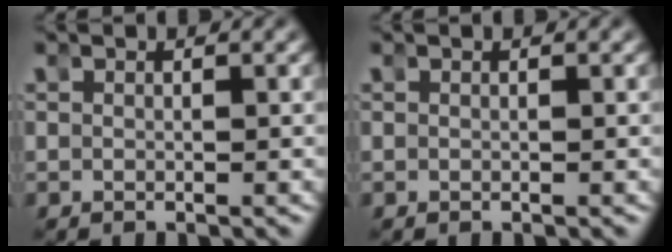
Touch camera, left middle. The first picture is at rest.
{"total": 0.0}